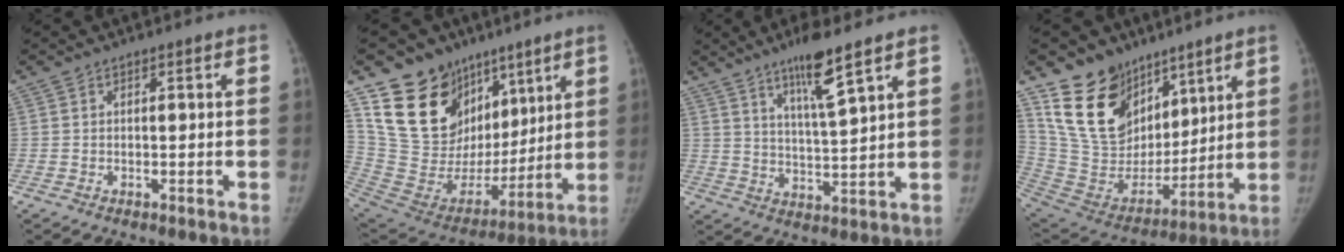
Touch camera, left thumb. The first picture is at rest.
{"total": 23.7, "force": [12.1, 17.1, 11.1], "torque": [-0.141, -0.020, 0.234]}
{"total": 9.5, "force": [6.2, 1.0, 7.1], "torque": [-0.121, -0.042, 0.111]}
{"total": 19.9, "force": [12.5, 13.3, 7.8], "torque": [-0.096, -0.062, 0.247]}